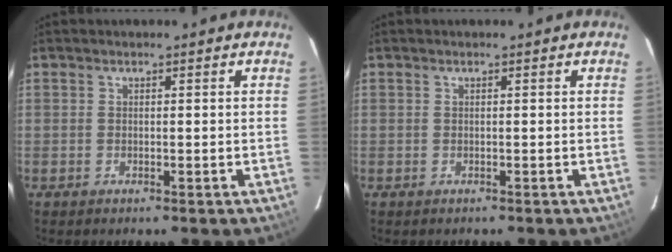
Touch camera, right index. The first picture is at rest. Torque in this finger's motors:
{"motor_torque": [0.13, -0.09, 0.00, 0.00]}